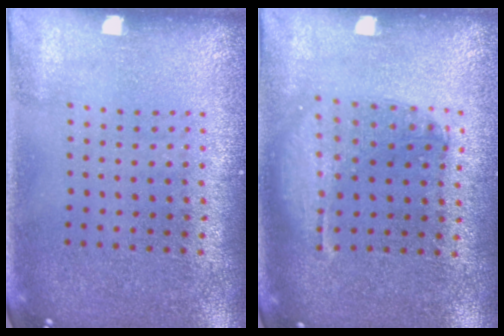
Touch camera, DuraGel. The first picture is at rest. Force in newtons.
{"total": 1.4, "press": 1.3, "slide": 0.4}